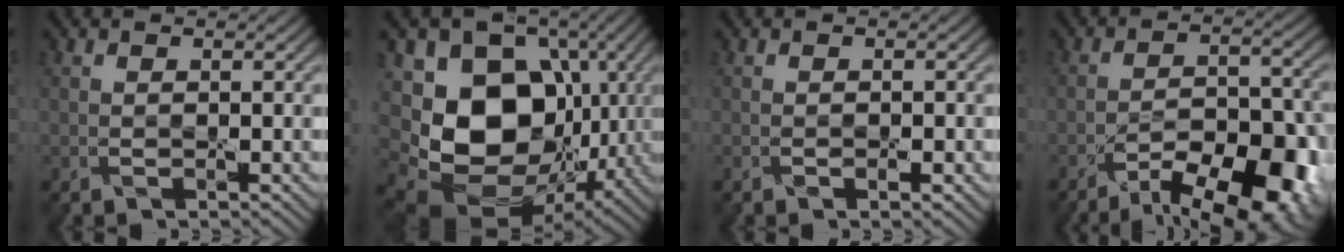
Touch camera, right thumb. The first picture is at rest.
{"total": 15.7, "force": [-0.4, 12.1, 10.0], "torque": [-0.186, -0.025, -0.003]}
{"total": 1.1, "force": [-0.5, 0.5, 0.9], "torque": [-0.015, -0.001, -0.007]}
{"total": 13.2, "force": [-9.0, 5.0, 8.3], "torque": [-0.127, -0.010, -0.131]}